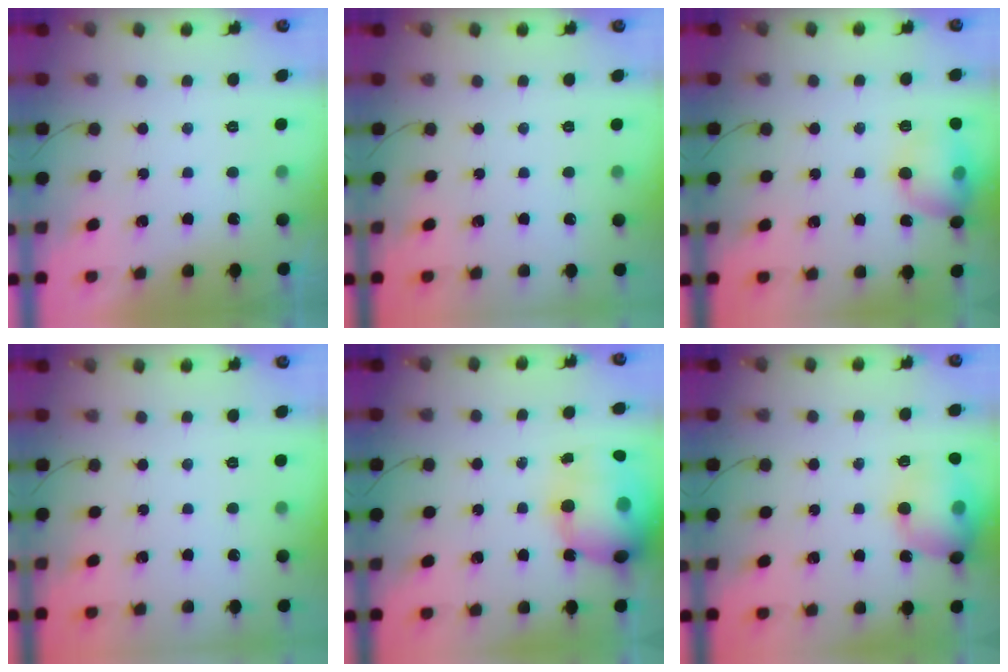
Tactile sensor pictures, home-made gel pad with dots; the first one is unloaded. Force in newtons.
{"total": 0.0}
{"total": 15.6, "press": 13.8, "slide": 7.4}
{"total": 0.0}
{"total": 24.2, "press": 23.7, "slide": 5.0}
{"total": 13.8, "press": 13.6, "slide": 1.8}